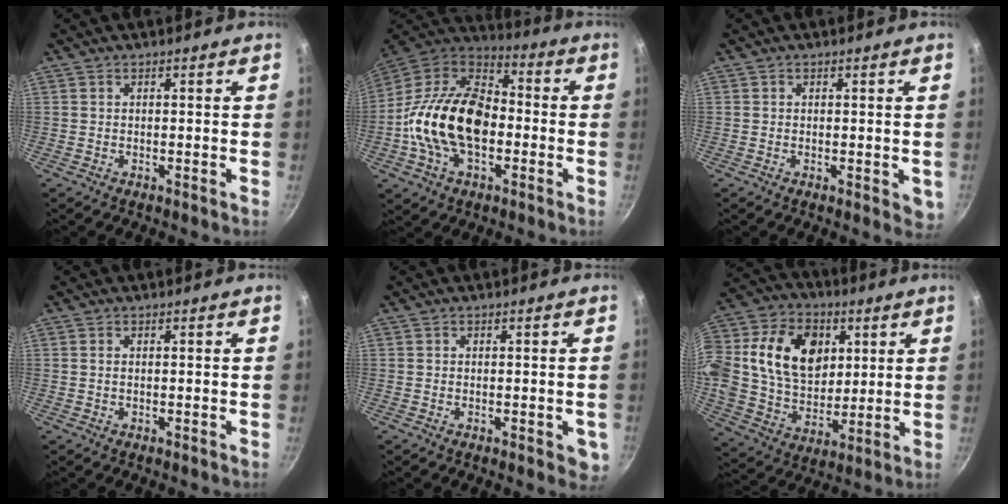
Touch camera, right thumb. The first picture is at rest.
{"total": 22.4, "force": [-3.2, 14.4, 16.9], "torque": [-0.283, 0.040, -0.073]}
{"total": 2.4, "force": [-0.1, 1.4, 1.9], "torque": [-0.019, -0.005, -0.002]}
{"total": 0.5, "force": [0.1, 0.3, 0.4], "torque": [-0.009, 0.001, 0.001]}
{"total": 3.3, "force": [-0.9, 1.6, 2.7], "torque": [-0.023, -0.003, -0.011]}
{"total": 27.3, "force": [6.7, 20.0, 17.3], "torque": [-0.335, 0.020, 0.118]}